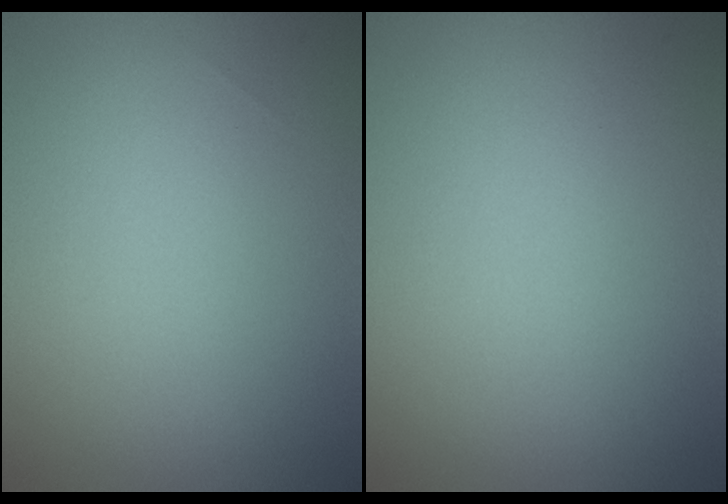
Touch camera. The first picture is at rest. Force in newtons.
{"total": 0.0}